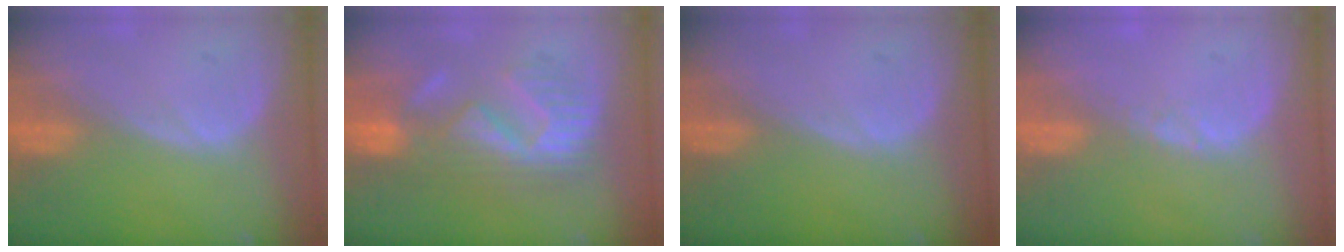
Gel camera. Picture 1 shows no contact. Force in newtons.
{"total": 9.0, "press": 8.9, "slide": 1.5}
{"total": 0.0}
{"total": 0.9, "press": 0.8, "slide": 0.5}